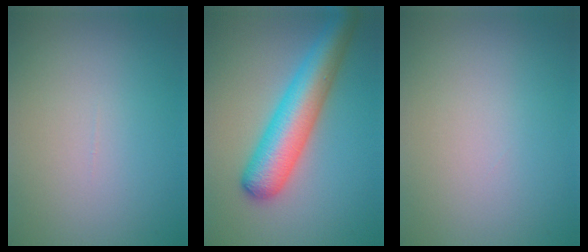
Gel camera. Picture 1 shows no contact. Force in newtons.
{"total": 7.0, "press": 7.0, "slide": 0.2}
{"total": 0.0}